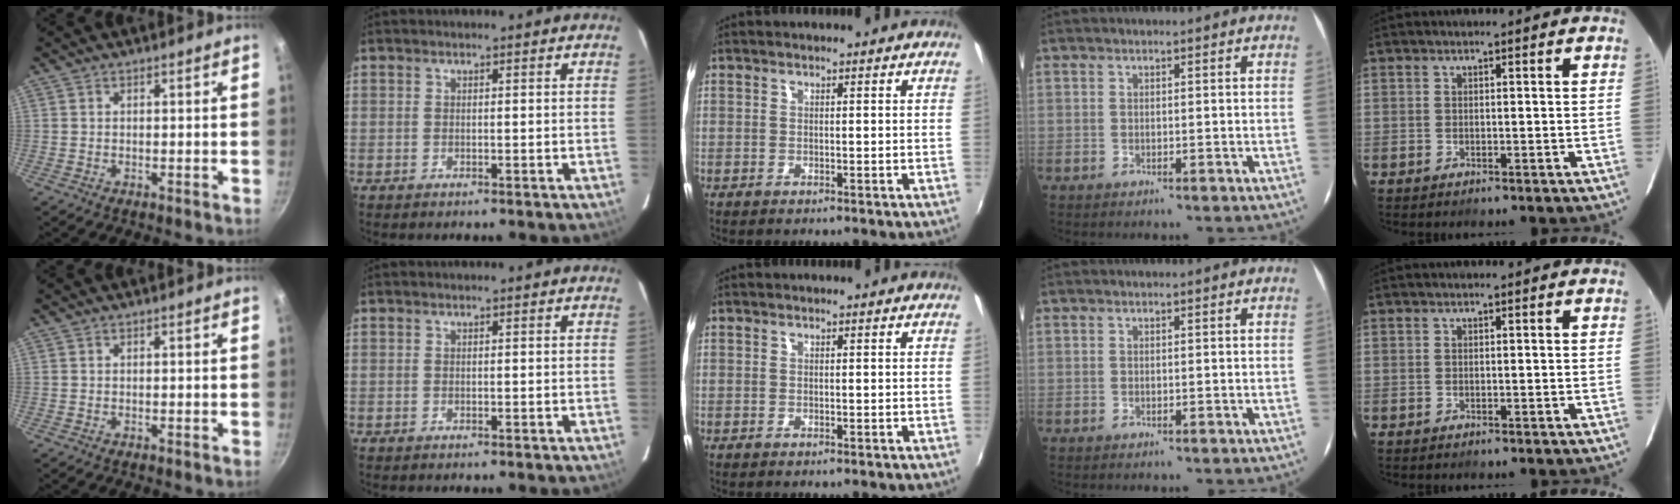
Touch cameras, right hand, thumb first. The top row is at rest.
{}